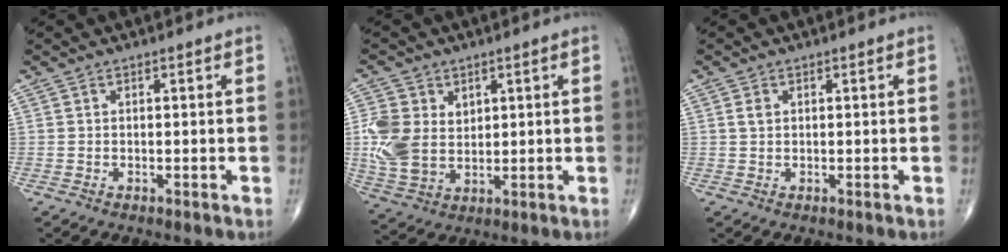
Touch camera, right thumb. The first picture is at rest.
{"total": 10.2, "force": [2.1, 7.7, 6.4], "torque": [-0.120, -0.009, 0.049]}
{"total": 1.3, "force": [0.4, 0.9, 0.9], "torque": [-0.016, 0.001, 0.009]}